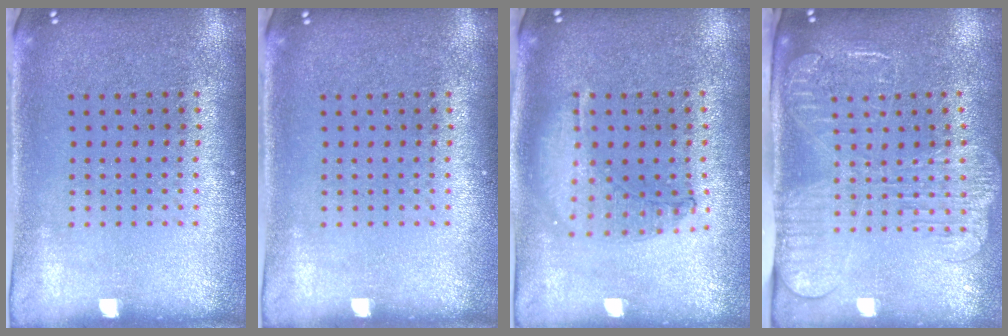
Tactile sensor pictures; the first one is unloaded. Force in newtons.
{"total": 0.0}
{"total": 0.9, "press": 0.9, "slide": 0.2}
{"total": 2.5, "press": 2.0, "slide": 1.4}